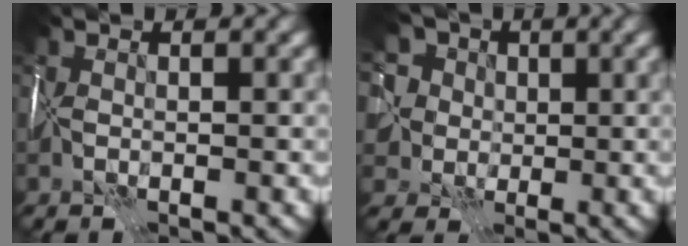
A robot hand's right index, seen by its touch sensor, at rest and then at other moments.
{"total": 10.0, "force": [4.0, 7.8, 4.8], "torque": [-0.077, 0.028, 0.025]}